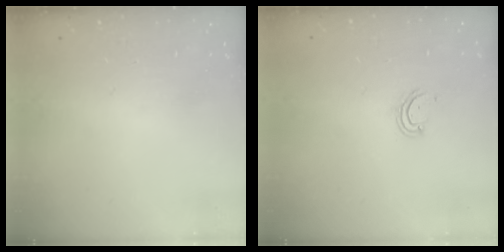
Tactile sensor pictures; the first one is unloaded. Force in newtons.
{"total": 3.9, "press": 3.9, "slide": 0.4}